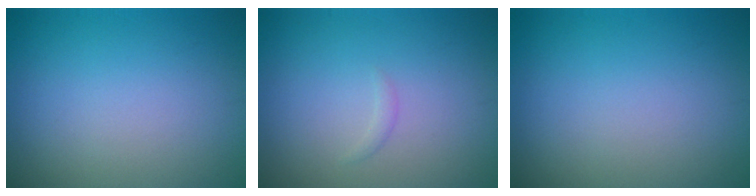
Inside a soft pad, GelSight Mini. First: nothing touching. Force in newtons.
{"total": 0.5, "press": 0.5, "slide": 0.0}
{"total": 0.0}